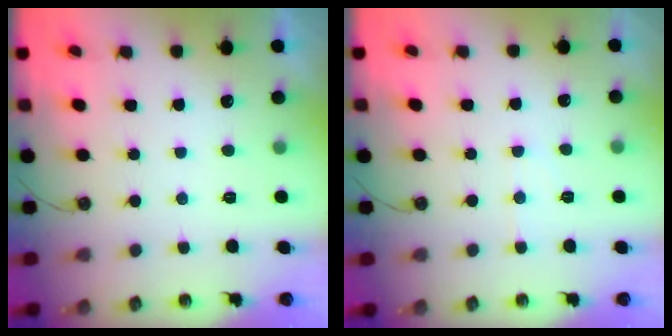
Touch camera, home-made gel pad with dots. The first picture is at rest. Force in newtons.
{"total": 4.6, "press": 4.6, "slide": 0.6}